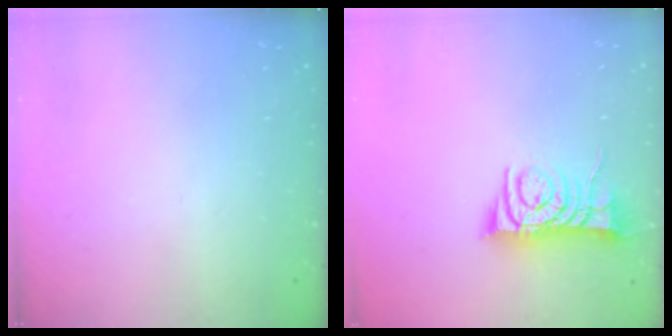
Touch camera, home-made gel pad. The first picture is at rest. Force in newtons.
{"total": 8.8, "press": 8.8, "slide": 0.5}